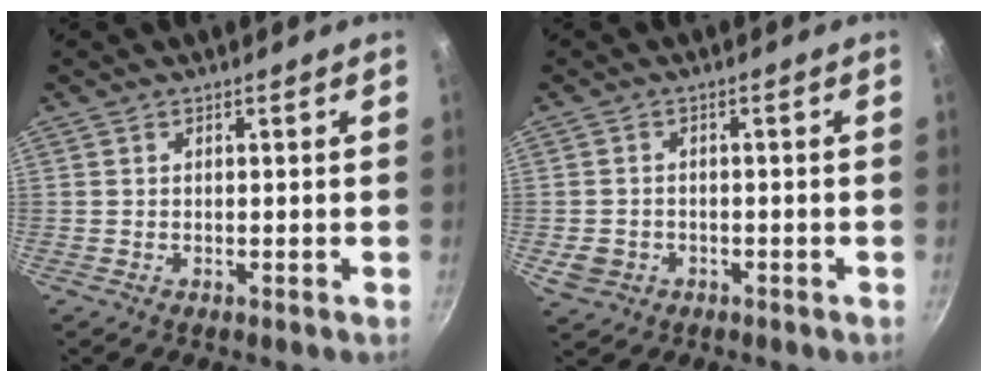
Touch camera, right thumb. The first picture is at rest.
{"total": 5.0, "force": [-1.4, 4.3, 2.1], "torque": [-0.034, 0.015, -0.010]}